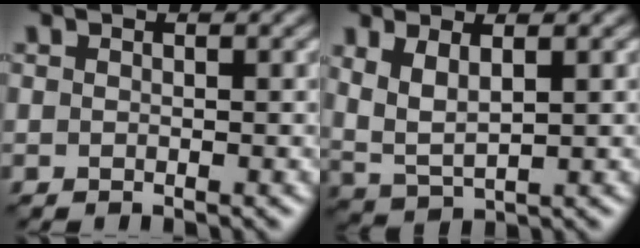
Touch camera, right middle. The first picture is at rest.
{"total": 3.4, "force": [1.3, 1.3, 2.9], "torque": [-0.067, -0.009, 0.029]}